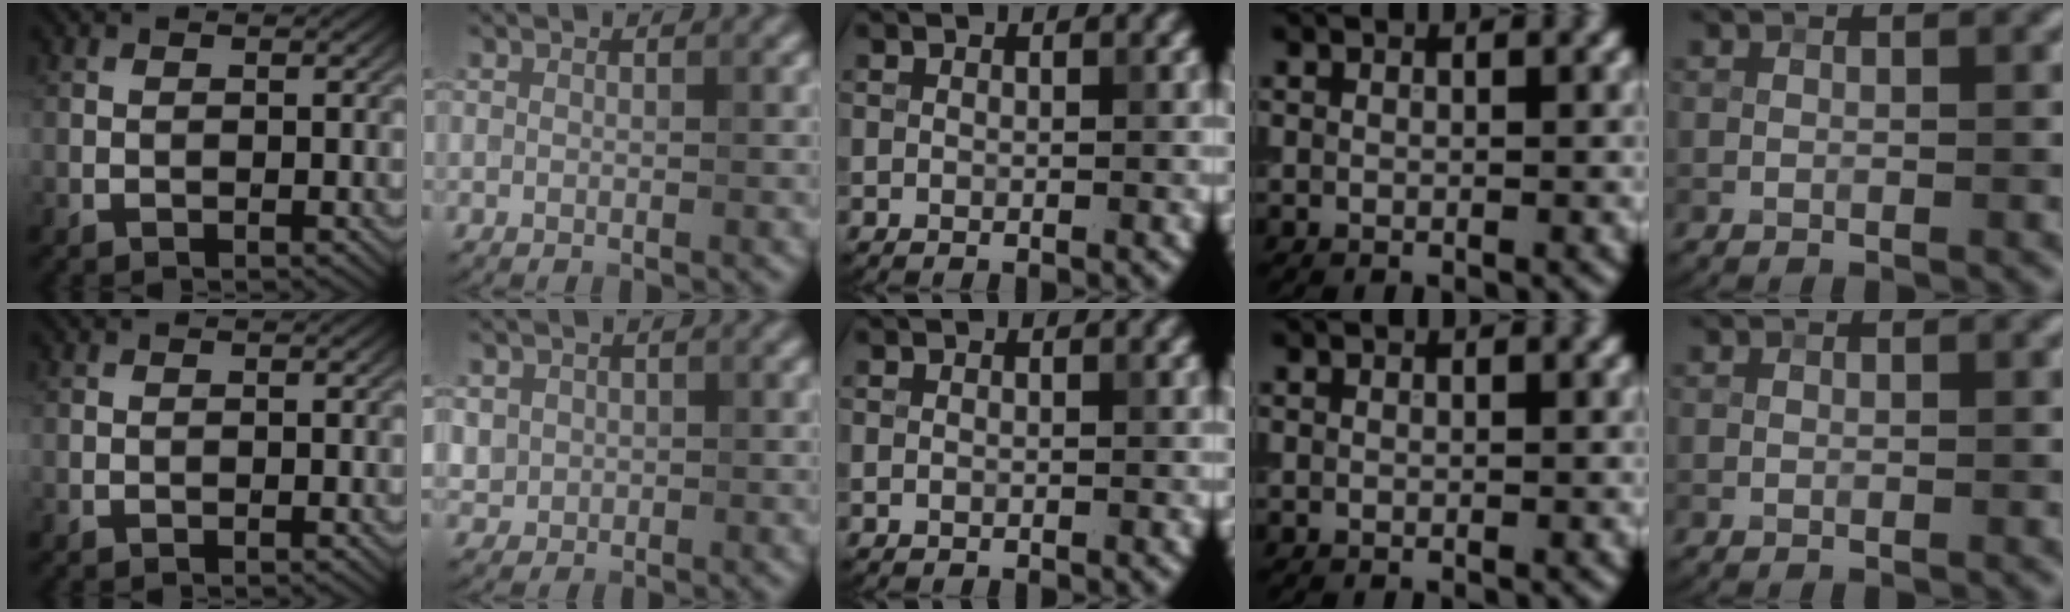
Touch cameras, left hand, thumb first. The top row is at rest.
{"index": {"total": 1.6, "force": [0.3, 1.5, 0.2], "torque": [-0.001, -0.007, 0.012]}}